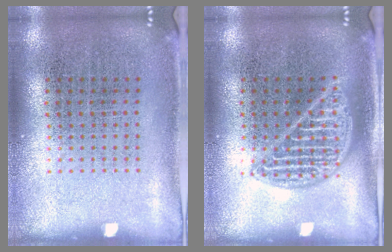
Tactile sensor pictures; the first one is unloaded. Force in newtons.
{"total": 2.1, "press": 2.0, "slide": 0.2}